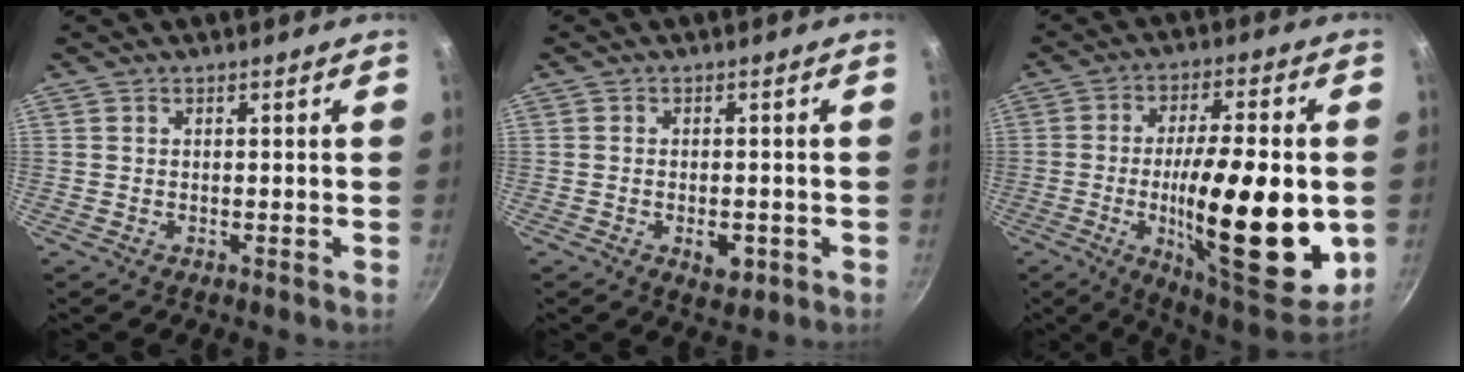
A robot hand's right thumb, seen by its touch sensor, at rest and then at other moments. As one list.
[{"total": 4.2, "force": [-1.4, 2.4, 3.1], "torque": [-0.035, 0.006, -0.014]}, {"total": 26.4, "force": [-3.6, 8.2, 24.8], "torque": [-0.361, -0.005, -0.054]}]